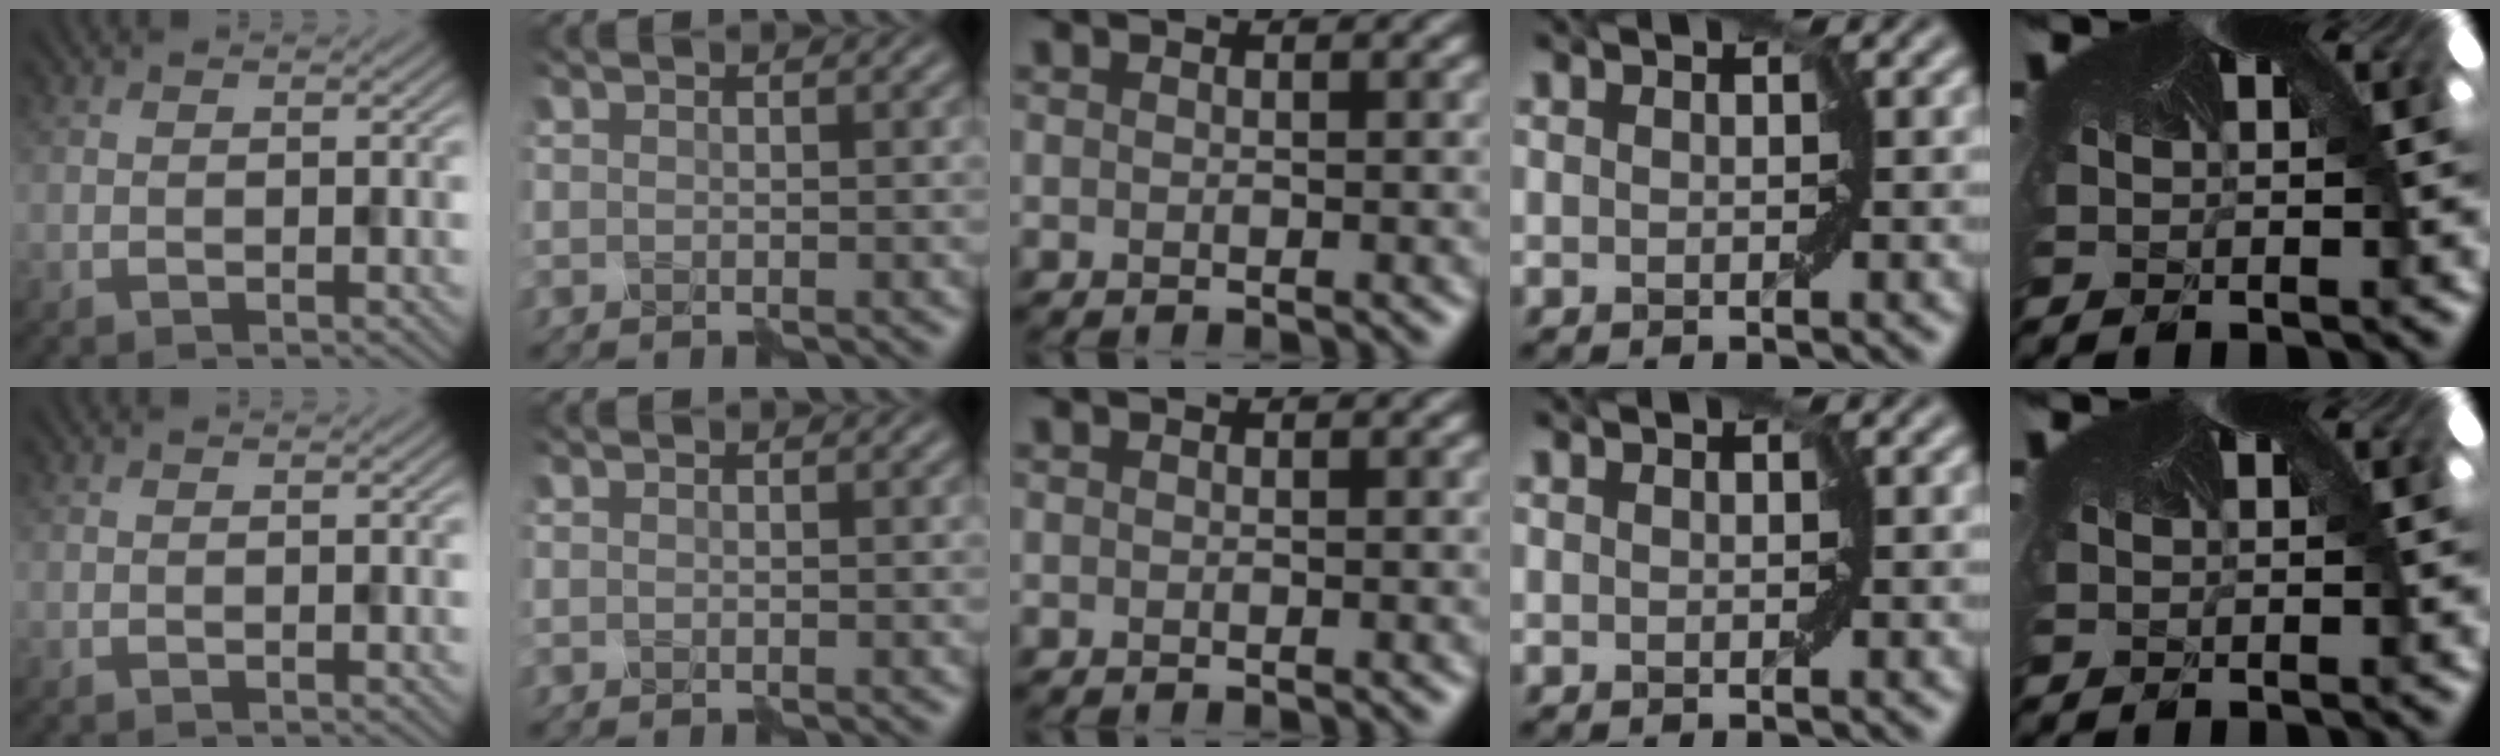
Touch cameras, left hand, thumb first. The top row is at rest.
{}